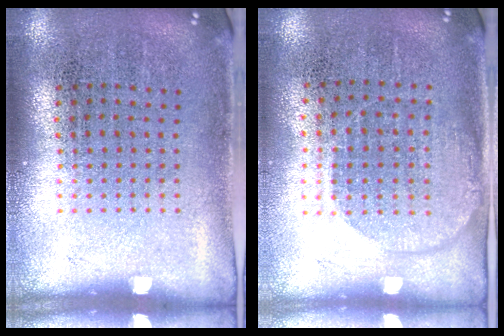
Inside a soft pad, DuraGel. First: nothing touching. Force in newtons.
{"total": 1.4, "press": 1.3, "slide": 0.7}